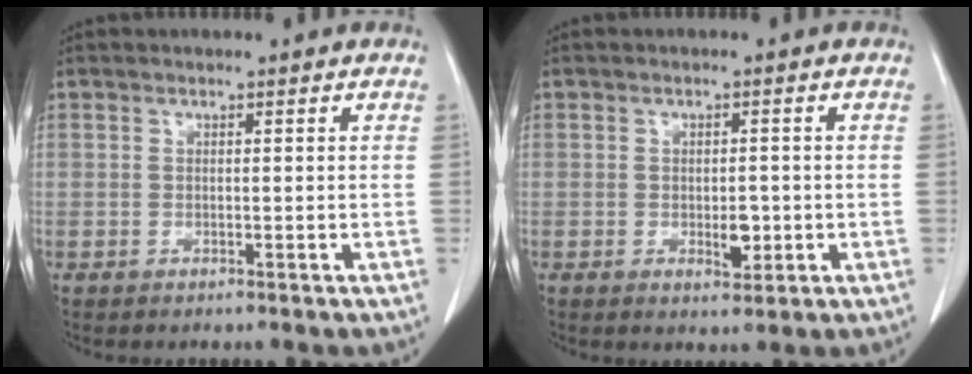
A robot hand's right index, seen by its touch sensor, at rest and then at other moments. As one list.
[{"total": 2.9, "force": [-0.6, 1.4, 2.4], "torque": [-0.036, -0.001, -0.004]}]